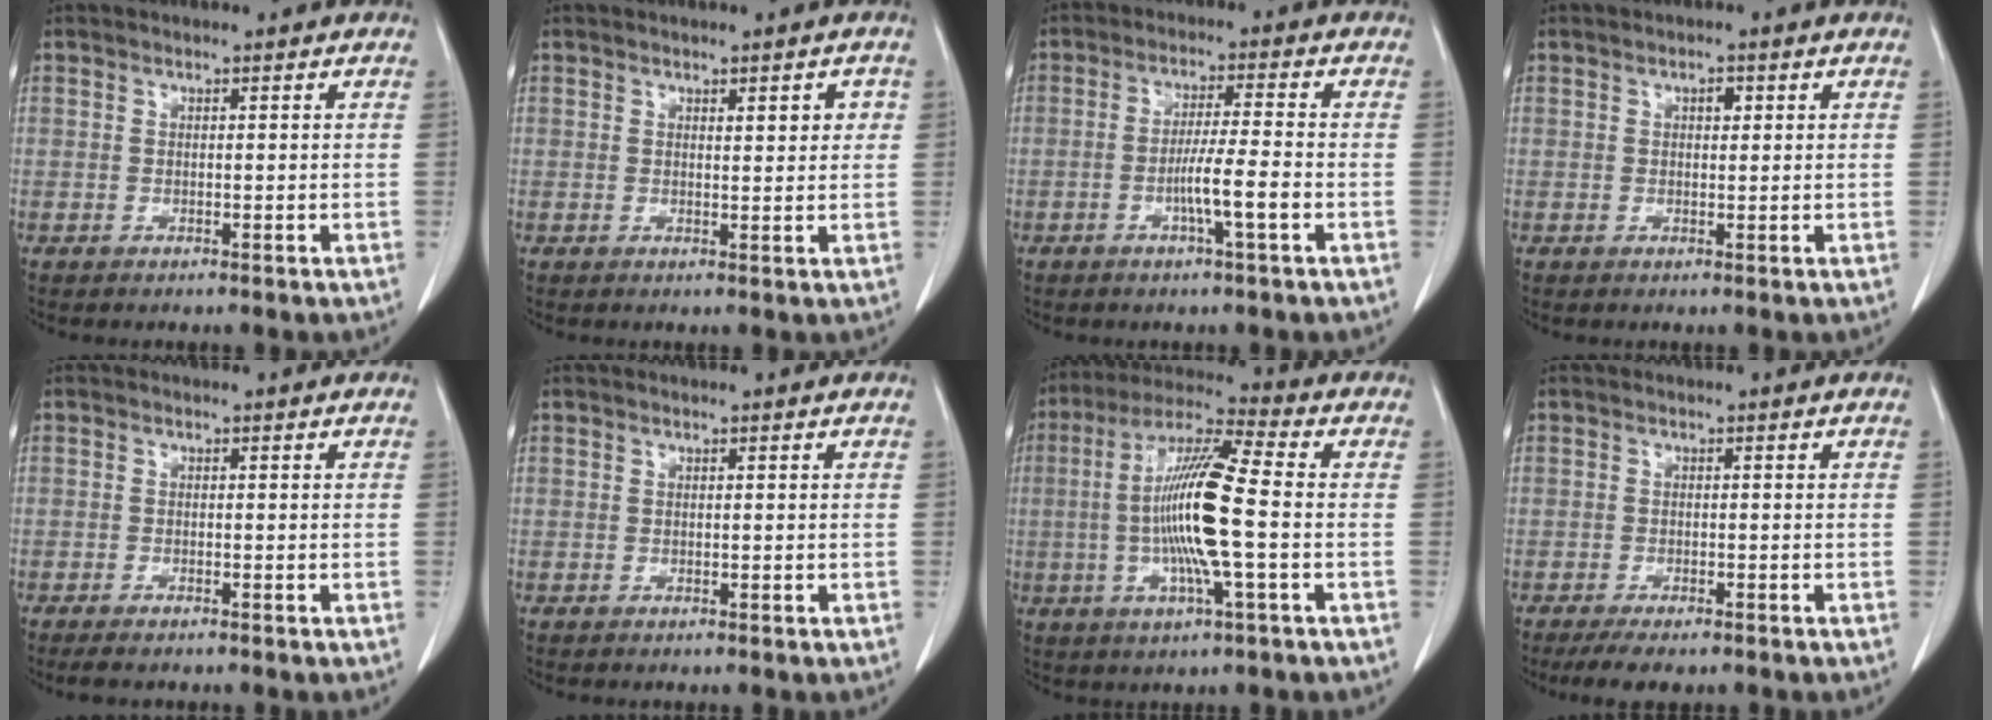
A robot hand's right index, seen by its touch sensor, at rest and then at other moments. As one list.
[{"total": 2.5, "force": [0.9, 0.9, 2.2], "torque": [-0.028, 0.001, 0.015]}, {"total": 5.8, "force": [-2.0, -0.5, 5.4], "torque": [-0.097, -0.002, -0.035]}, {"total": 1.4, "force": [0.5, 0.7, 1.1], "torque": [-0.016, 0.001, 0.007]}, {"total": 2.5, "force": [-2.1, 0.5, 1.3], "torque": [-0.023, -0.007, -0.026]}, {"total": 0.0}, {"total": 14.0, "force": [-1.2, 0.5, 13.9], "torque": [-0.268, 0.003, -0.029]}, {"total": 4.6, "force": [-3.6, 1.4, 2.5], "torque": [-0.037, -0.008, -0.052]}]